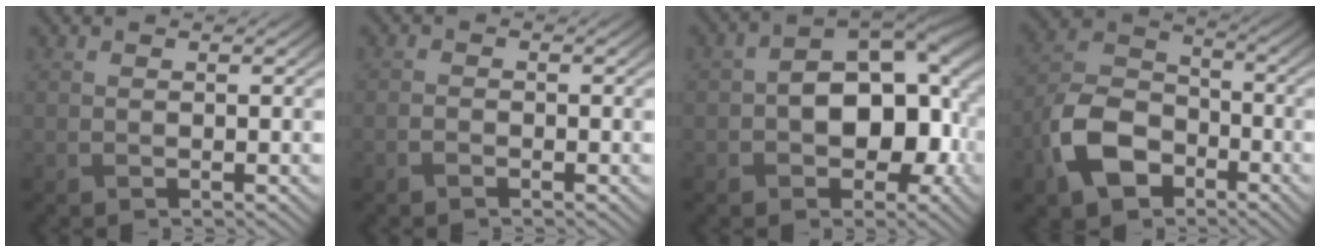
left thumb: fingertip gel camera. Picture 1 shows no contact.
{"total": 0.9, "force": [-0.7, 0.5, 0.4], "torque": [-0.006, 0.001, -0.016]}
{"total": 11.0, "force": [-0.9, 7.0, 8.4], "torque": [-0.127, -0.009, -0.012]}
{"total": 9.9, "force": [-4.8, 6.4, 5.8], "torque": [-0.133, -0.003, -0.112]}